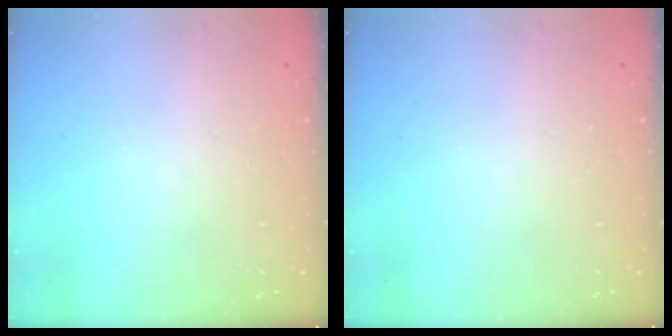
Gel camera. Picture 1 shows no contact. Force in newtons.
{"total": 0.0}